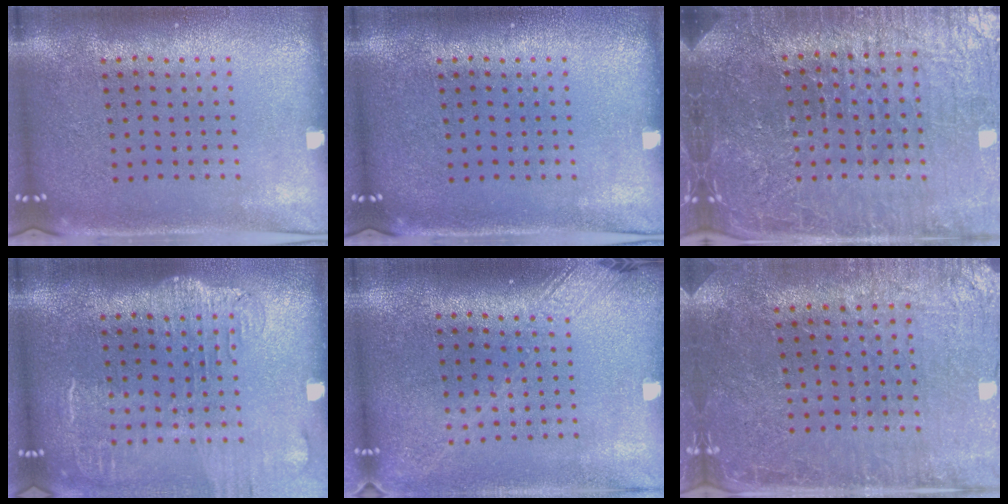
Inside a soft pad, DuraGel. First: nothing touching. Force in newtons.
{"total": 0.0}
{"total": 6.2, "press": 5.5, "slide": 2.8}
{"total": 1.9, "press": 1.5, "slide": 1.2}
{"total": 2.0, "press": 1.5, "slide": 1.3}
{"total": 1.2, "press": 1.2, "slide": 0.1}